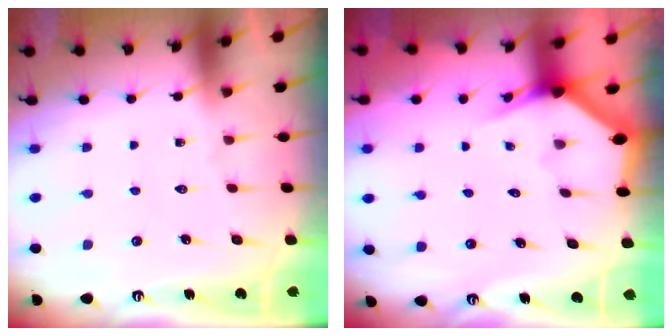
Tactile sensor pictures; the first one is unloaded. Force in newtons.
{"total": 2.6, "press": 2.6, "slide": 0.0}